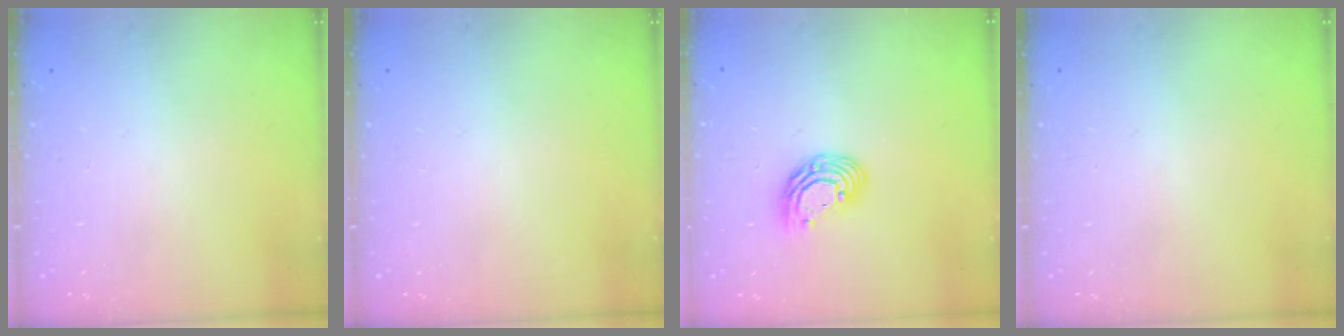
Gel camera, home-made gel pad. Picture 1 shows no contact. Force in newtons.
{"total": 0.0}
{"total": 9.8, "press": 9.7, "slide": 1.7}
{"total": 0.0}